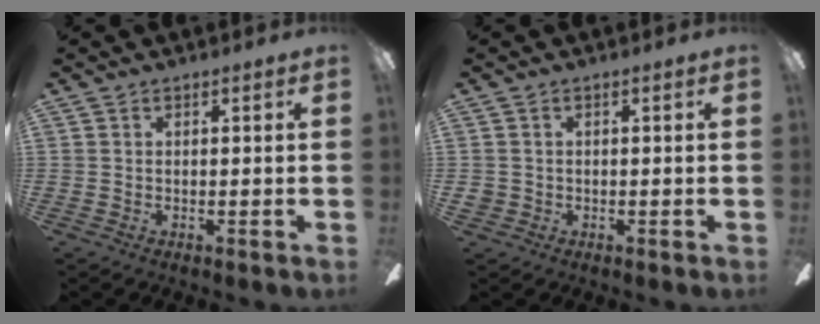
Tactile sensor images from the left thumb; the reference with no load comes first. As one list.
[{"total": 1.7, "force": [-0.4, 1.5, 0.6], "torque": [-0.011, 0.003, -0.009]}]